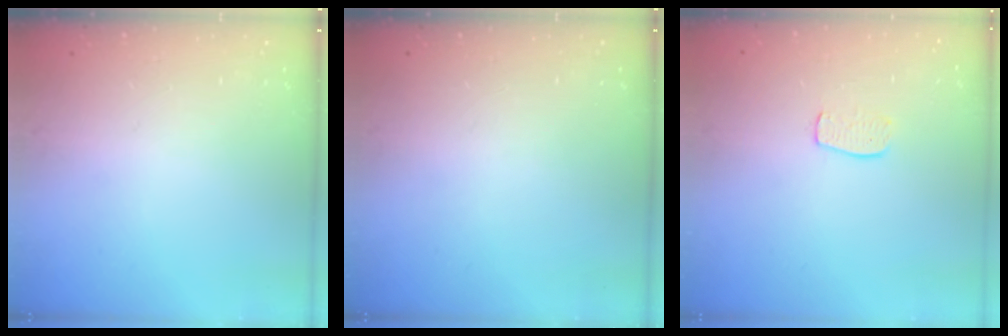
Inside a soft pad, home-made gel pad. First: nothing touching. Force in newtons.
{"total": 0.0}
{"total": 6.9, "press": 6.8, "slide": 0.4}